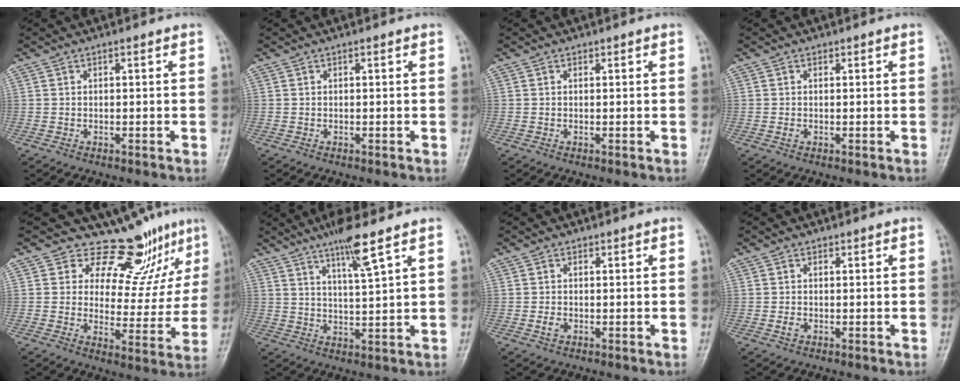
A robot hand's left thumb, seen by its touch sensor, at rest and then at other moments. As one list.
[{"total": 0.0}, {"total": 0.0}, {"total": 0.8, "force": [0.0, 0.7, 0.4], "torque": [-0.005, 0.000, 0.000]}, {"total": 11.9, "force": [9.9, 5.1, 4.3], "torque": [-0.010, -0.080, 0.132]}, {"total": 7.5, "force": [4.7, 0.1, 5.8], "torque": [-0.106, -0.029, 0.086]}, {"total": 1.7, "force": [-0.4, 1.3, 0.9], "torque": [-0.013, 0.001, -0.009]}, {"total": 1.3, "force": [-0.3, 1.1, 0.7], "torque": [-0.010, 0.000, -0.006]}]